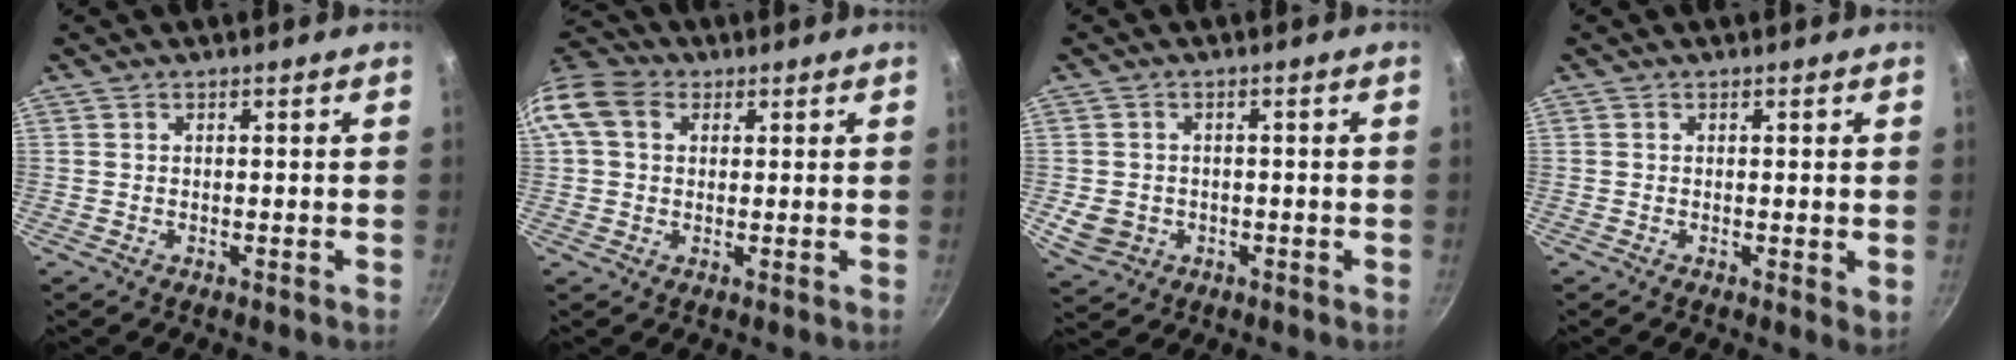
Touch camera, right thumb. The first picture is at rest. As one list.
[{"total": 10.4, "force": [2.7, 7.9, 6.2], "torque": [-0.112, 0.017, 0.032]}, {"total": 5.4, "force": [-1.2, 4.6, 2.5], "torque": [-0.041, 0.008, -0.011]}, {"total": 2.0, "force": [0.1, 0.6, 1.9], "torque": [-0.026, -0.008, 0.000]}]